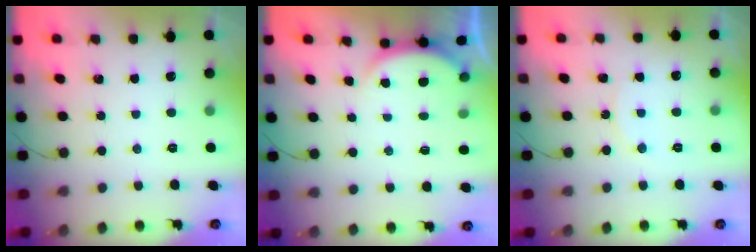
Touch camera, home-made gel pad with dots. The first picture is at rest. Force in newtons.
{"total": 2.6, "press": 2.5, "slide": 0.6}
{"total": 5.9, "press": 5.9, "slide": 0.7}